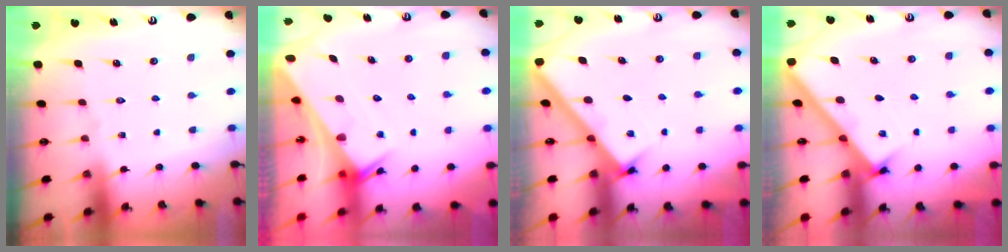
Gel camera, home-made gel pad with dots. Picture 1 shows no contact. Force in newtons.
{"total": 2.7, "press": 2.7, "slide": 0.1}
{"total": 2.7, "press": 2.6, "slide": 0.3}
{"total": 2.7, "press": 2.6, "slide": 0.3}